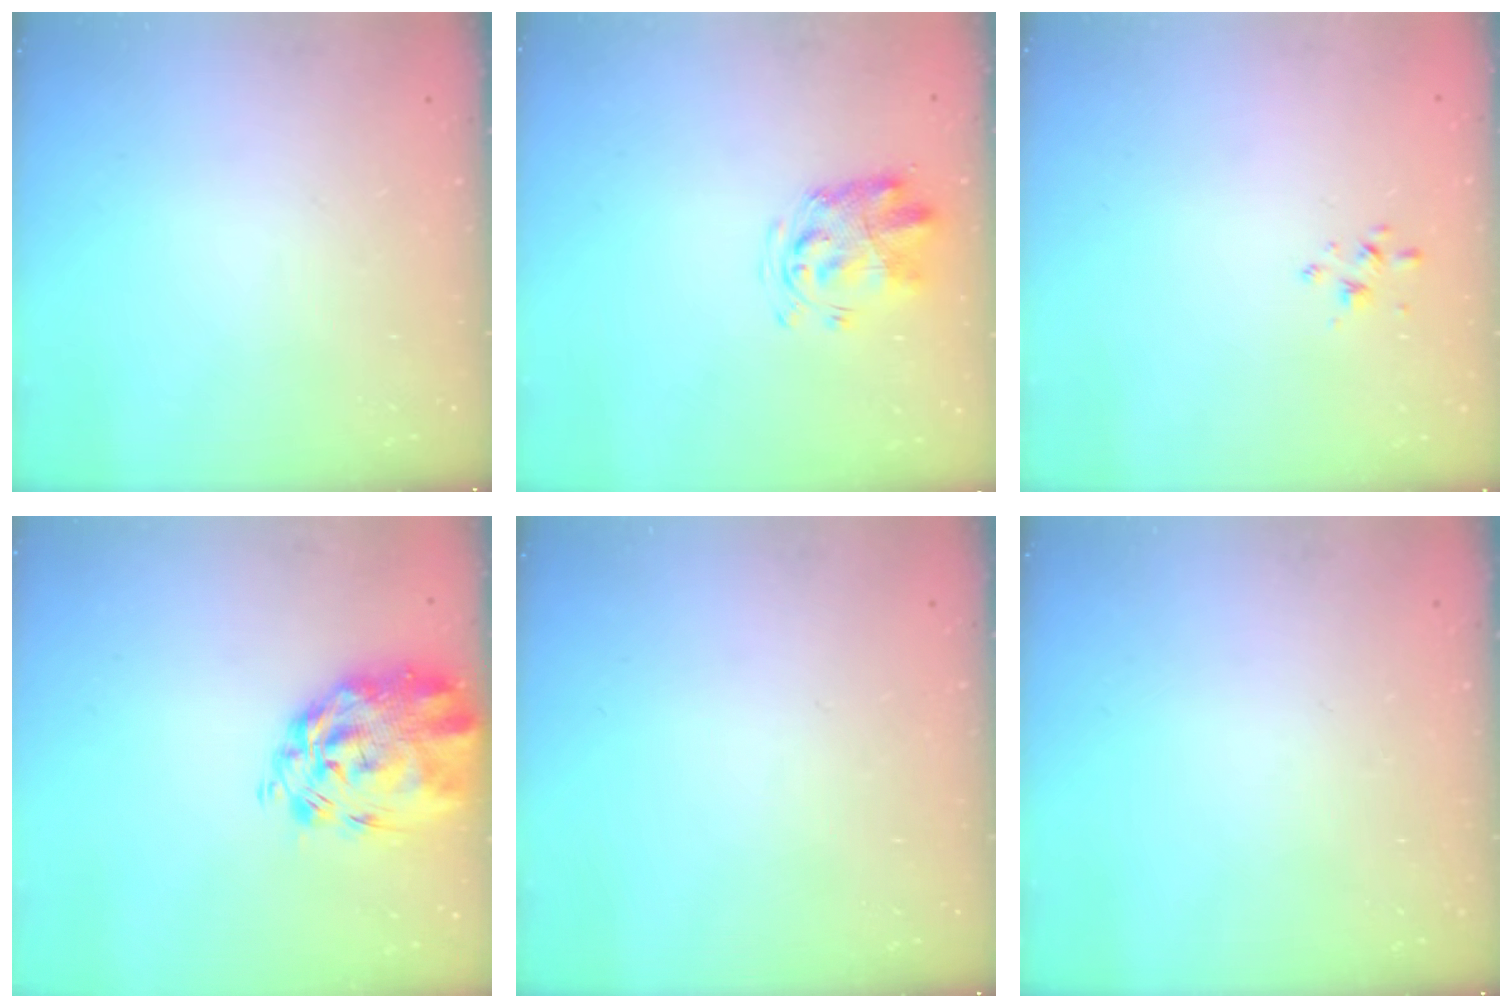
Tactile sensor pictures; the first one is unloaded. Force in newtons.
{"total": 3.3, "press": 3.2, "slide": 0.8}
{"total": 1.9, "press": 1.8, "slide": 0.7}
{"total": 4.7, "press": 4.2, "slide": 2.0}
{"total": 0.0}
{"total": 0.0}